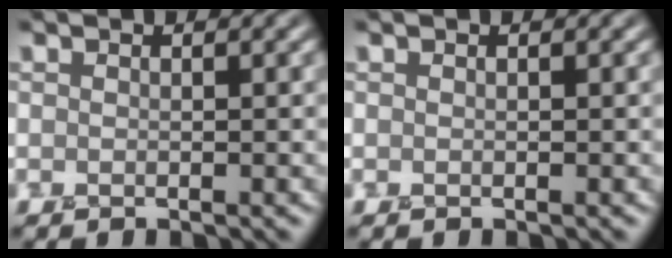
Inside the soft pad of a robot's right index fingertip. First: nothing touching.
{"total": 0.0}